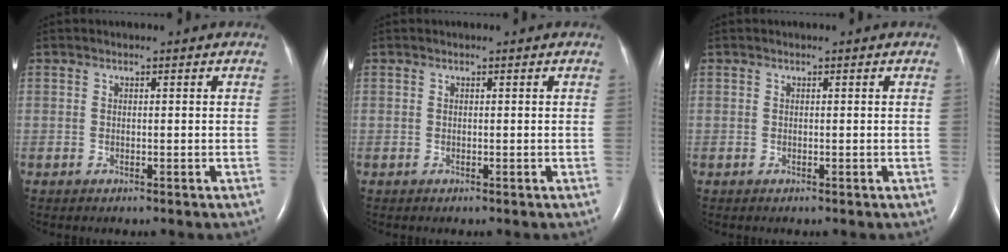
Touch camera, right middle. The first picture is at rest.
{"total": 0.0}
{"total": 0.0}